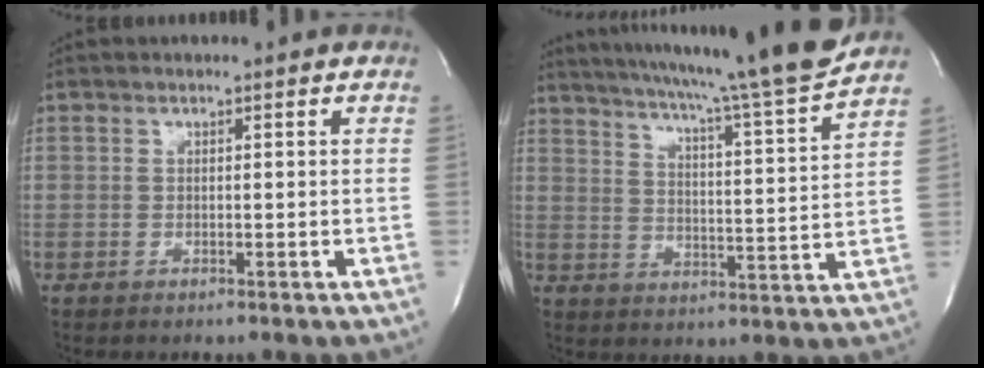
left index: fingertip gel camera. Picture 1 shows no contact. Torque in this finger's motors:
{"motor_torque": [0.01, -0.12, 0.46, 0.08]}